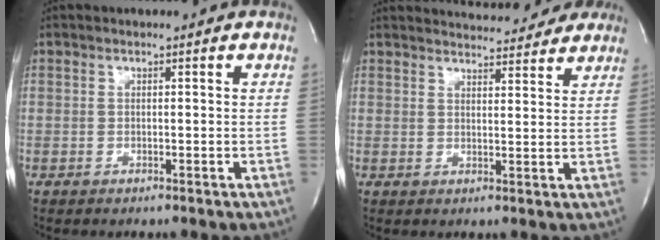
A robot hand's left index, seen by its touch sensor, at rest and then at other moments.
{"total": 12.3, "force": [11.7, 2.2, 3.0], "torque": [-0.033, 0.005, 0.137]}